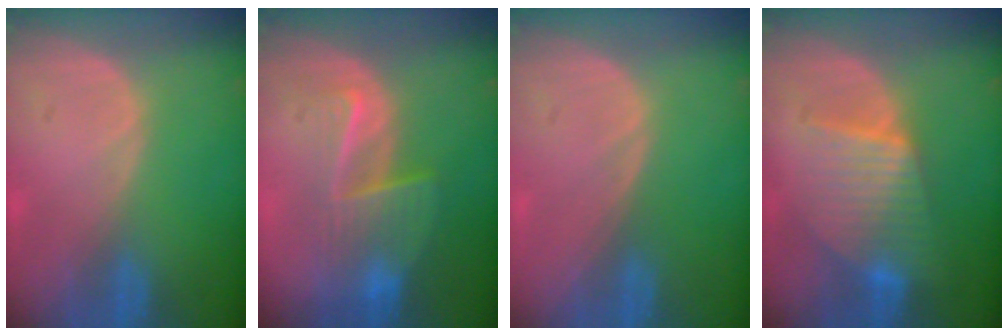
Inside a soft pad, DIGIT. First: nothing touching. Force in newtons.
{"total": 6.6, "press": 6.4, "slide": 1.4}
{"total": 0.0}
{"total": 7.4, "press": 7.4, "slide": 0.2}